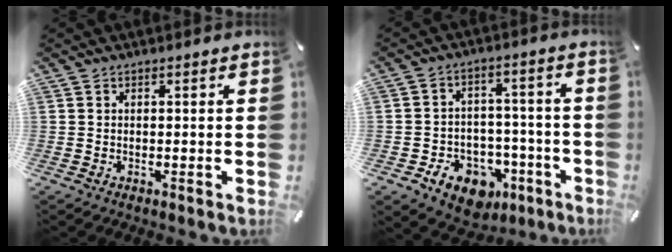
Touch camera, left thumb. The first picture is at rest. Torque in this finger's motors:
{"motor_torque": [1.19, 1.40, 0.17, 0.15, 0.08]}